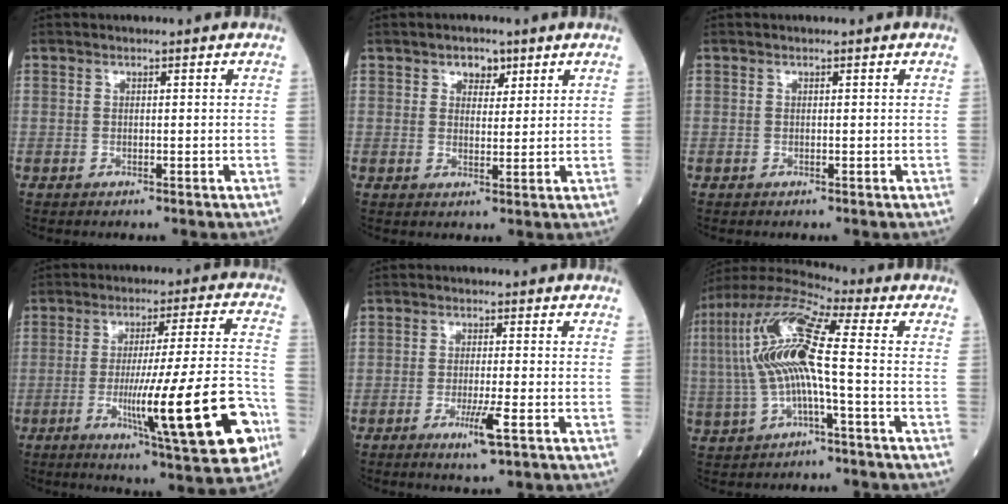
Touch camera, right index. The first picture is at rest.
{"total": 3.1, "force": [1.8, 1.9, 1.5], "torque": [-0.021, 0.003, 0.028]}
{"total": 0.0}
{"total": 20.6, "force": [-7.5, 0.7, 19.2], "torque": [-0.267, -0.012, -0.108]}
{"total": 4.5, "force": [-2.2, -0.1, 3.9], "torque": [-0.072, -0.010, -0.040]}
{"total": 13.5, "force": [-0.2, 1.6, 13.5], "torque": [-0.281, 0.029, -0.010]}